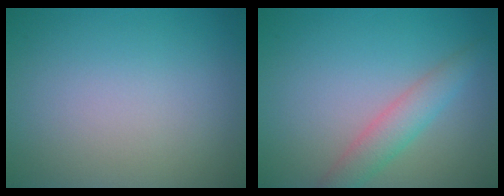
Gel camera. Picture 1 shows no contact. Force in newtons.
{"total": 3.0, "press": 3.0, "slide": 0.1}